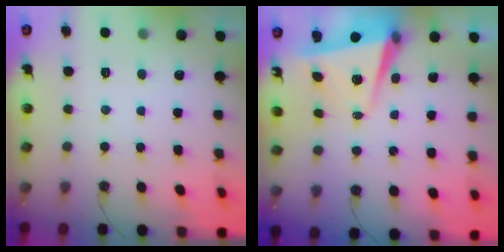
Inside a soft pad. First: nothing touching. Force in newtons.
{"total": 5.6, "press": 5.6, "slide": 0.8}